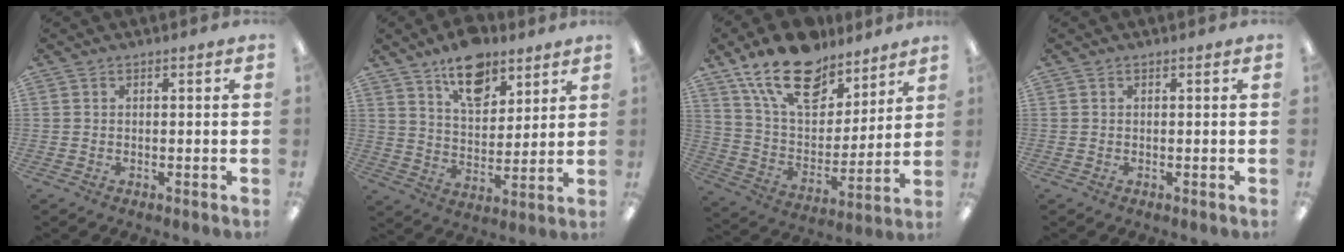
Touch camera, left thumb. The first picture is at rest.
{"total": 13.4, "force": [9.5, 7.1, 6.3], "torque": [-0.088, -0.049, 0.170]}
{"total": 19.8, "force": [14.2, 9.8, 9.8], "torque": [-0.181, -0.077, 0.254]}
{"total": 0.0}